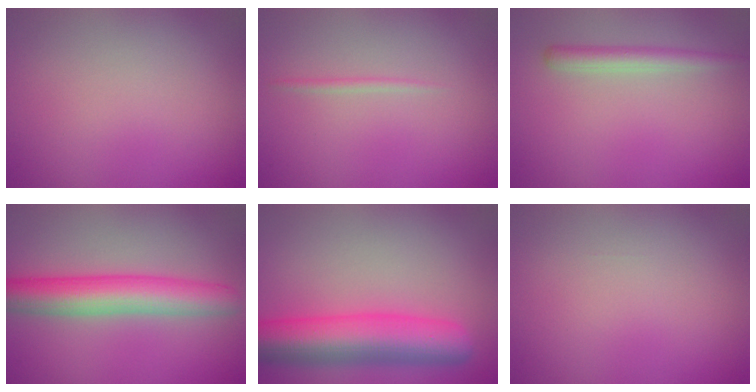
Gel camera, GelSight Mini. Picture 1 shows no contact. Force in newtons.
{"total": 0.7, "press": 0.7, "slide": 0.1}
{"total": 2.3, "press": 2.3, "slide": 0.2}
{"total": 6.6, "press": 6.6, "slide": 0.1}
{"total": 8.3, "press": 8.3, "slide": 0.3}
{"total": 0.0}